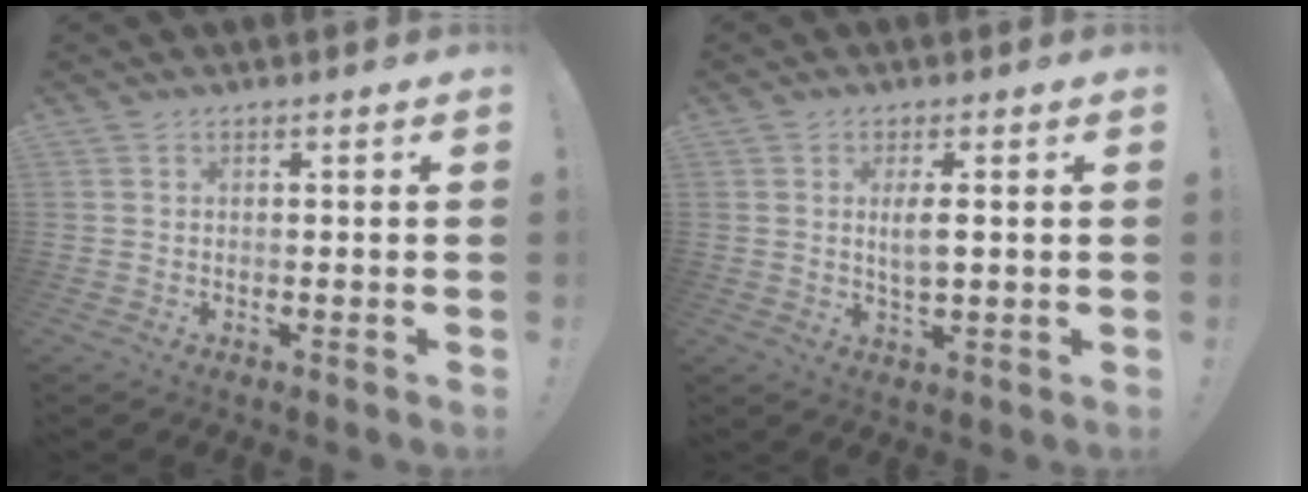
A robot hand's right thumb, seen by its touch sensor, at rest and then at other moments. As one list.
[{"total": 4.6, "force": [0.7, 1.6, 4.3], "torque": [-0.066, -0.012, 0.006]}]